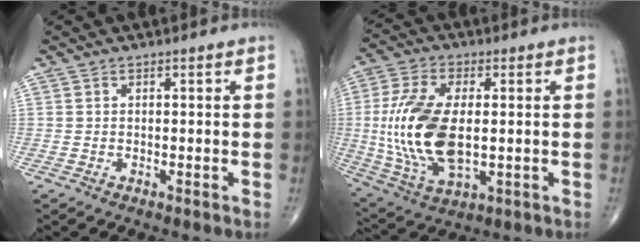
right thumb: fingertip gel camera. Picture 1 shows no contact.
{"total": 18.0, "force": [-0.1, 9.2, 15.5], "torque": [-0.327, -0.008, 0.006]}